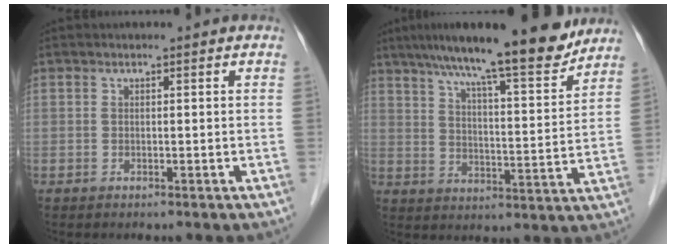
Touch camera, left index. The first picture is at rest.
{"total": 16.6, "force": [13.9, 1.4, 9.0], "torque": [-0.136, 0.001, 0.205]}